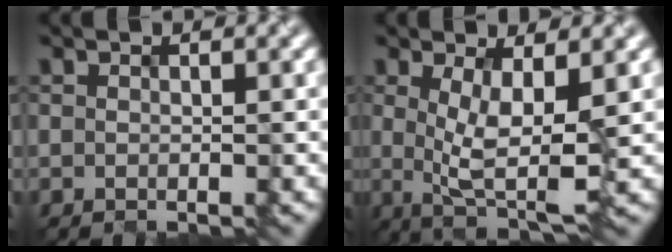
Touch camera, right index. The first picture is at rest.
{"total": 5.4, "force": [0.0, 1.7, 5.1], "torque": [-0.097, -0.013, 0.008]}